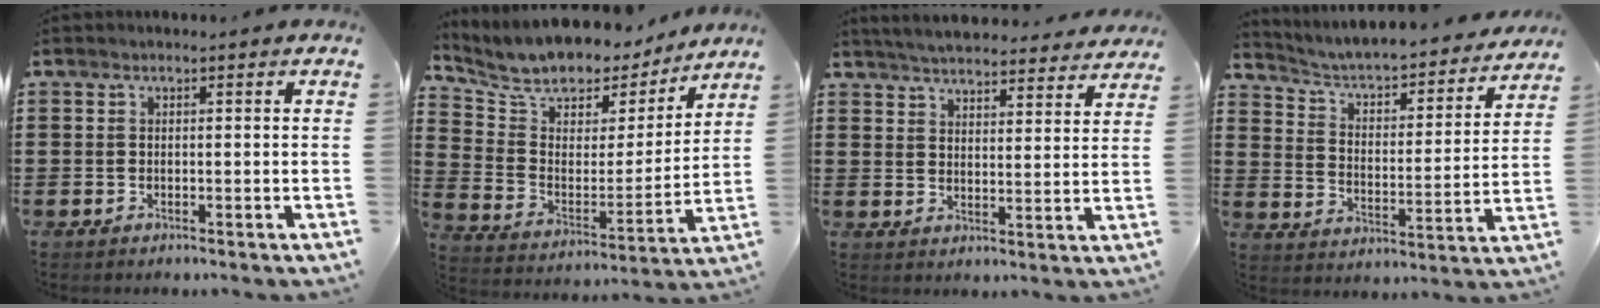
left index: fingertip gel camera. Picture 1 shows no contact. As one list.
[{"total": 7.7, "force": [6.9, 3.1, 1.5], "torque": [-0.068, -0.052, 0.117]}, {"total": 4.9, "force": [4.9, 0.0, 0.8], "torque": [-0.035, -0.027, 0.086]}, {"total": 3.9, "force": [3.6, 0.5, 1.4], "torque": [-0.047, -0.034, 0.051]}]